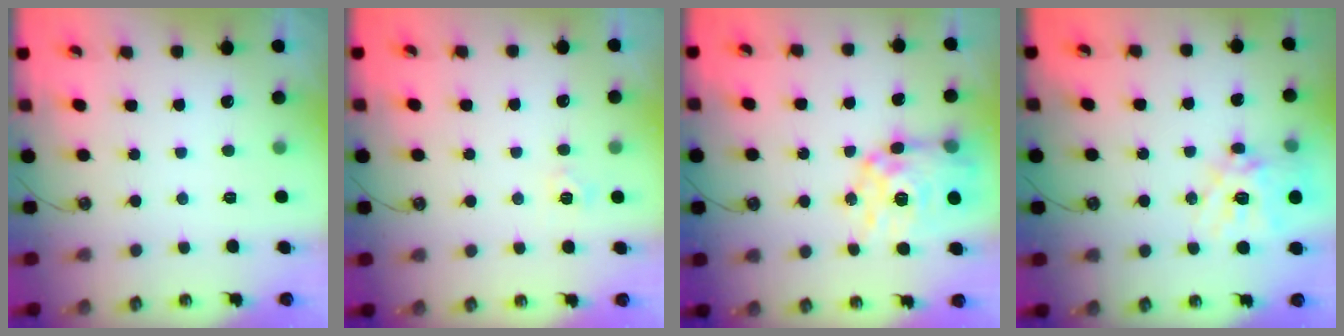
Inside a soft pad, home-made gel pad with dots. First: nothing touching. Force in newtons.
{"total": 3.6, "press": 3.5, "slide": 0.5}
{"total": 15.7, "press": 15.6, "slide": 1.5}
{"total": 16.8, "press": 16.6, "slide": 2.7}